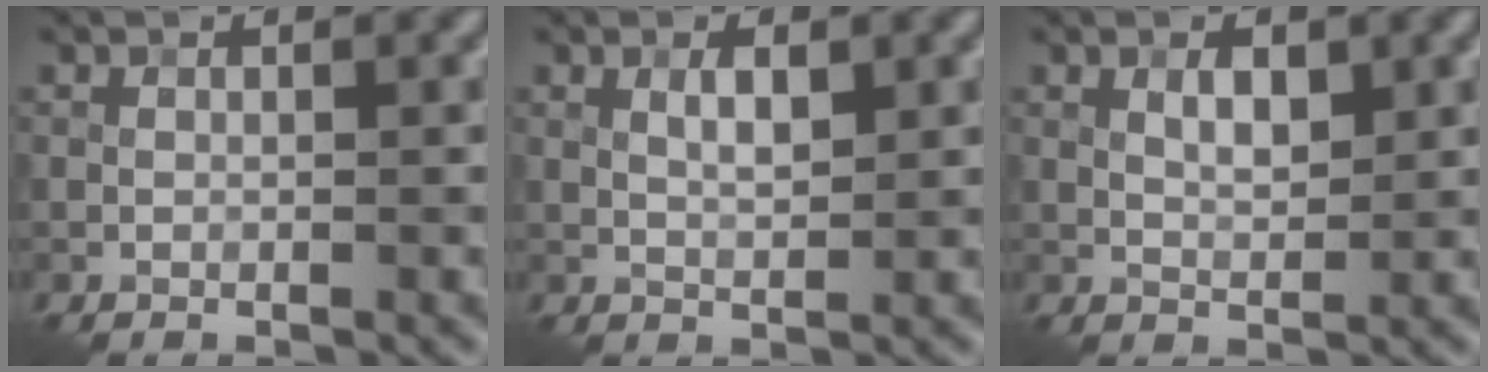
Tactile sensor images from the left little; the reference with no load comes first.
{"total": 1.8, "force": [0.7, 0.6, 1.6], "torque": [-0.031, -0.001, 0.014]}
{"total": 2.0, "force": [0.8, 0.9, 1.6], "torque": [-0.028, -0.001, 0.014]}